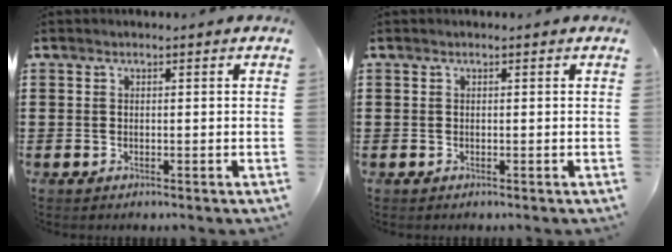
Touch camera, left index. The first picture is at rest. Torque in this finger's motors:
{"motor_torque": [0.00, 0.00, 0.00, 0.00]}